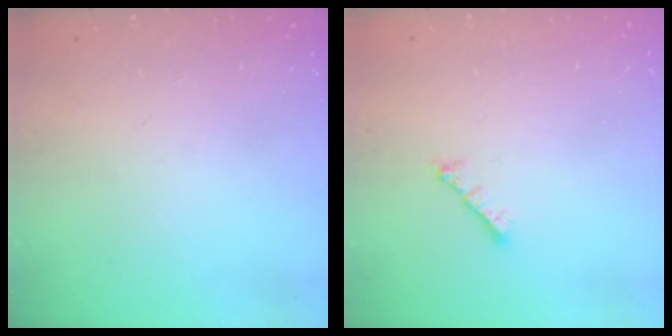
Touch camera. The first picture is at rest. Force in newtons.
{"total": 2.0, "press": 1.9, "slide": 0.5}